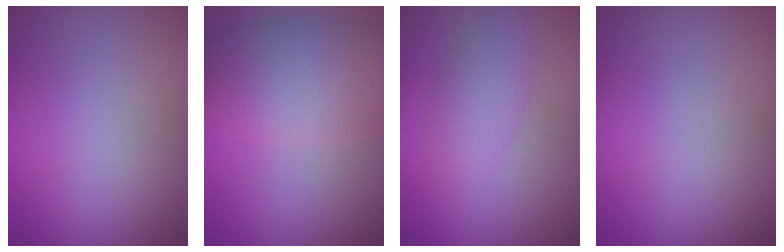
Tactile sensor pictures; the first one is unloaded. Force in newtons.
{"total": 8.9, "press": 8.9, "slide": 0.4}
{"total": 2.7, "press": 2.7, "slide": 0.1}
{"total": 0.0}